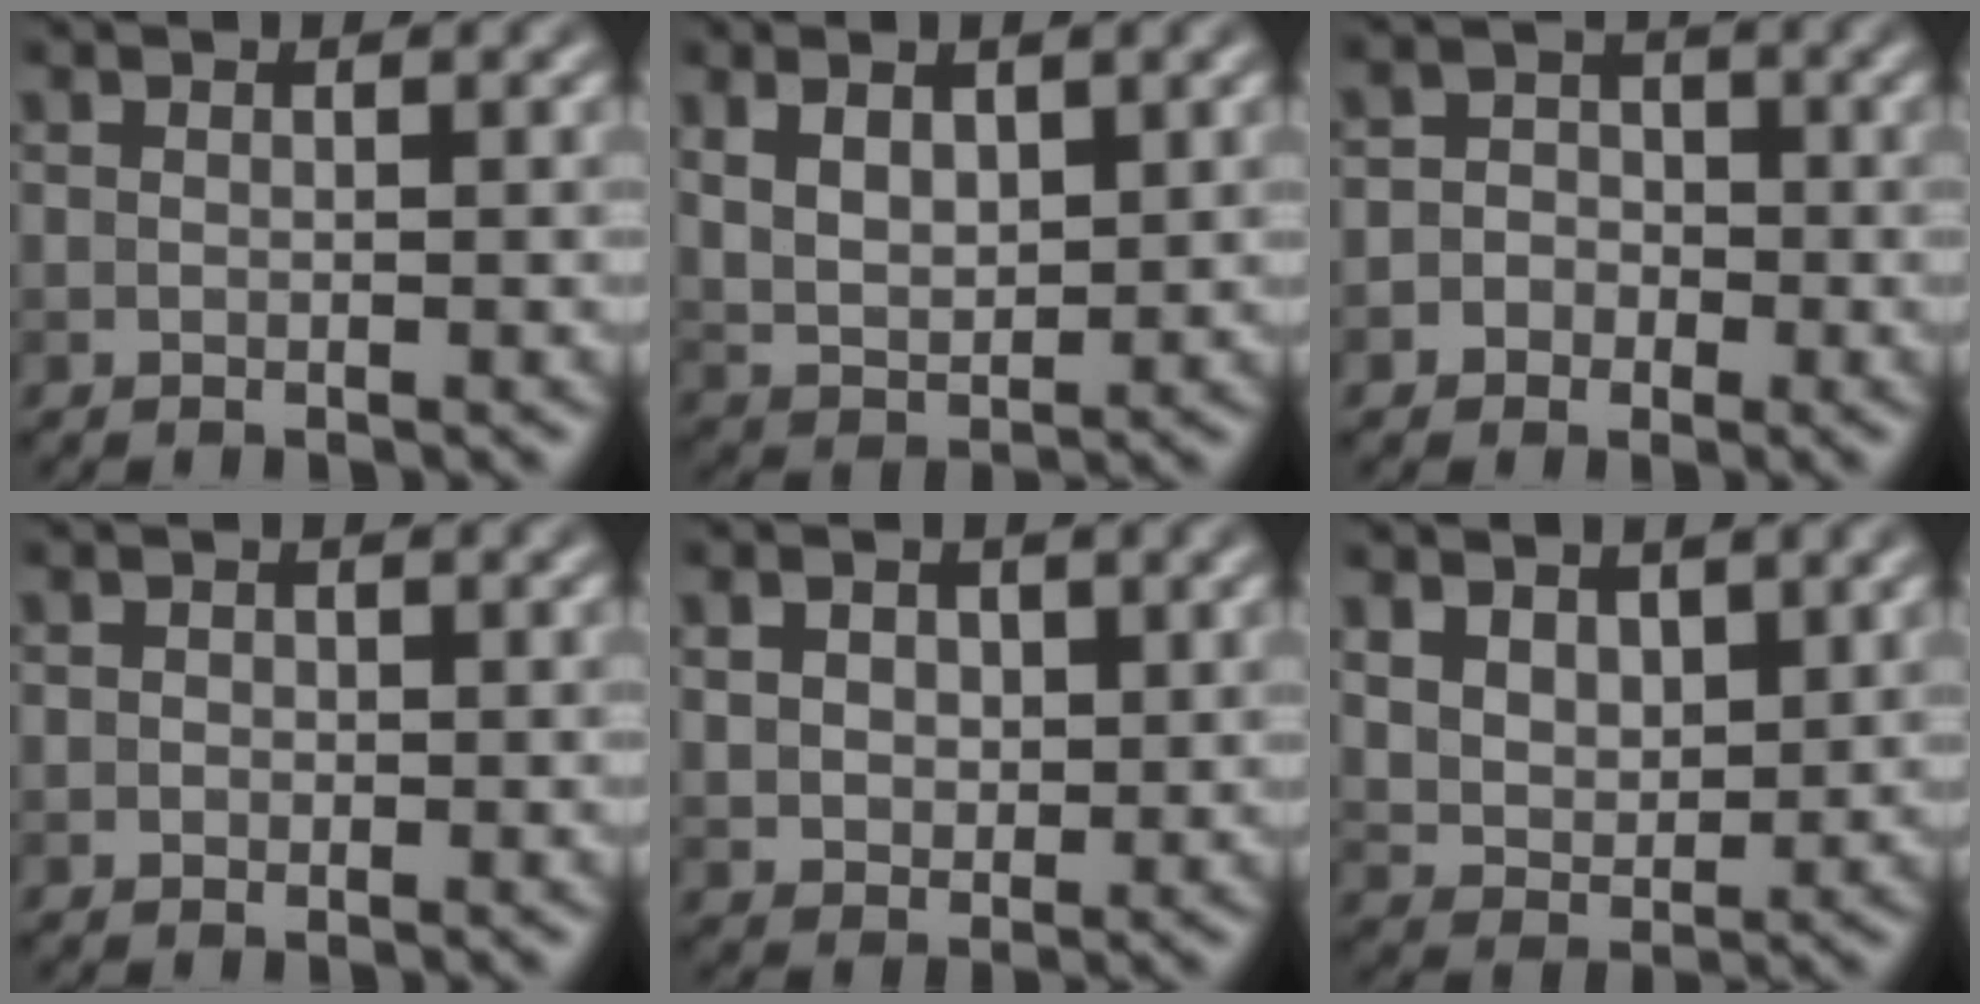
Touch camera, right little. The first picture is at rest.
{"total": 4.3, "force": [1.6, 2.2, 3.3], "torque": [-0.071, -0.002, 0.035]}
{"total": 3.6, "force": [-1.2, 3.3, 0.7], "torque": [0.023, 0.015, -0.038]}
{"total": 0.7, "force": [0.1, 0.7, 0.3], "torque": [0.001, 0.001, -0.007]}
{"total": 3.5, "force": [1.3, 2.5, 2.1], "torque": [-0.044, 0.008, 0.016]}
{"total": 4.5, "force": [2.4, 2.9, 2.5], "torque": [-0.061, -0.002, 0.051]}